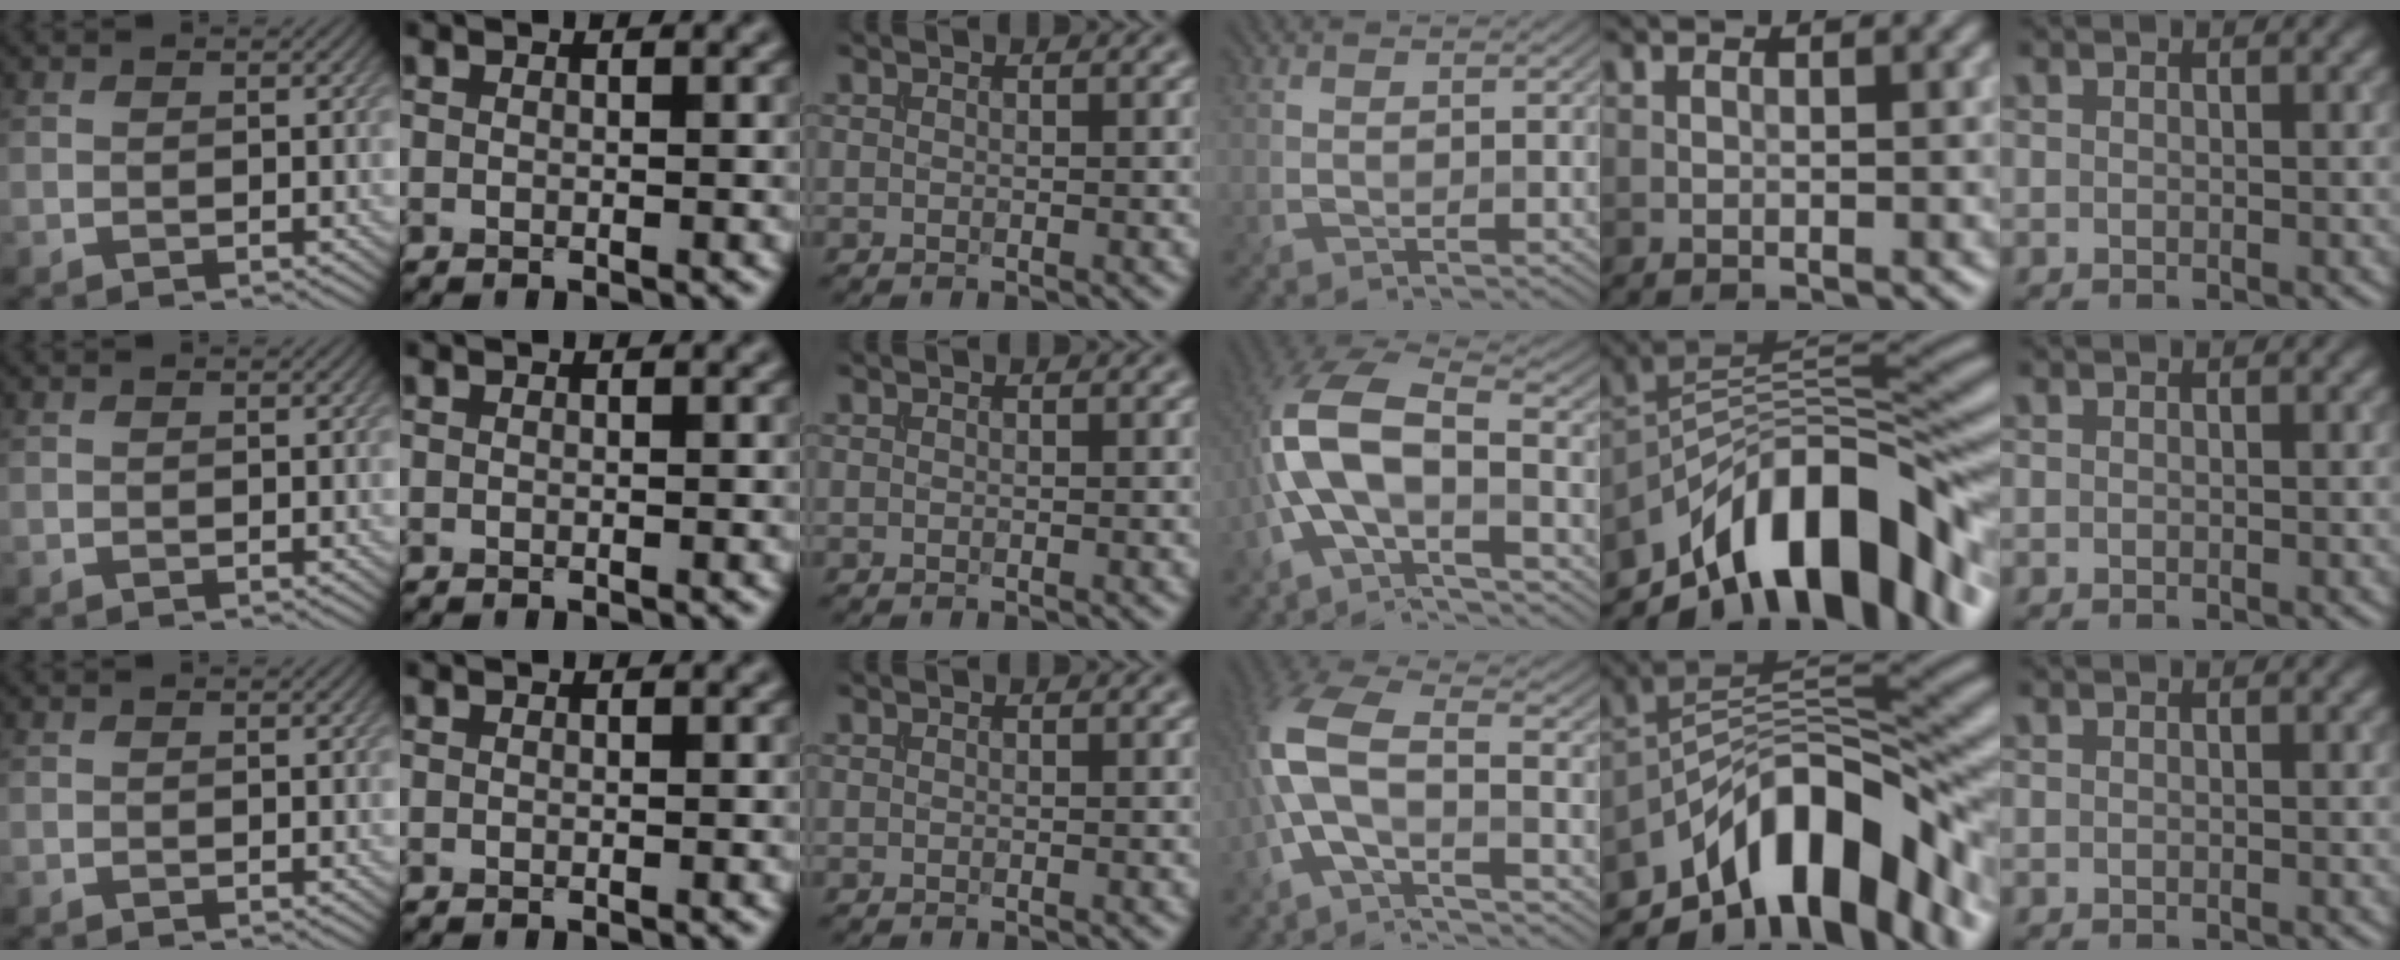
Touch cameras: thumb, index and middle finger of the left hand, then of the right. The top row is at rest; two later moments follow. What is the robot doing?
{"motion": "insert", "object": "file holder"}